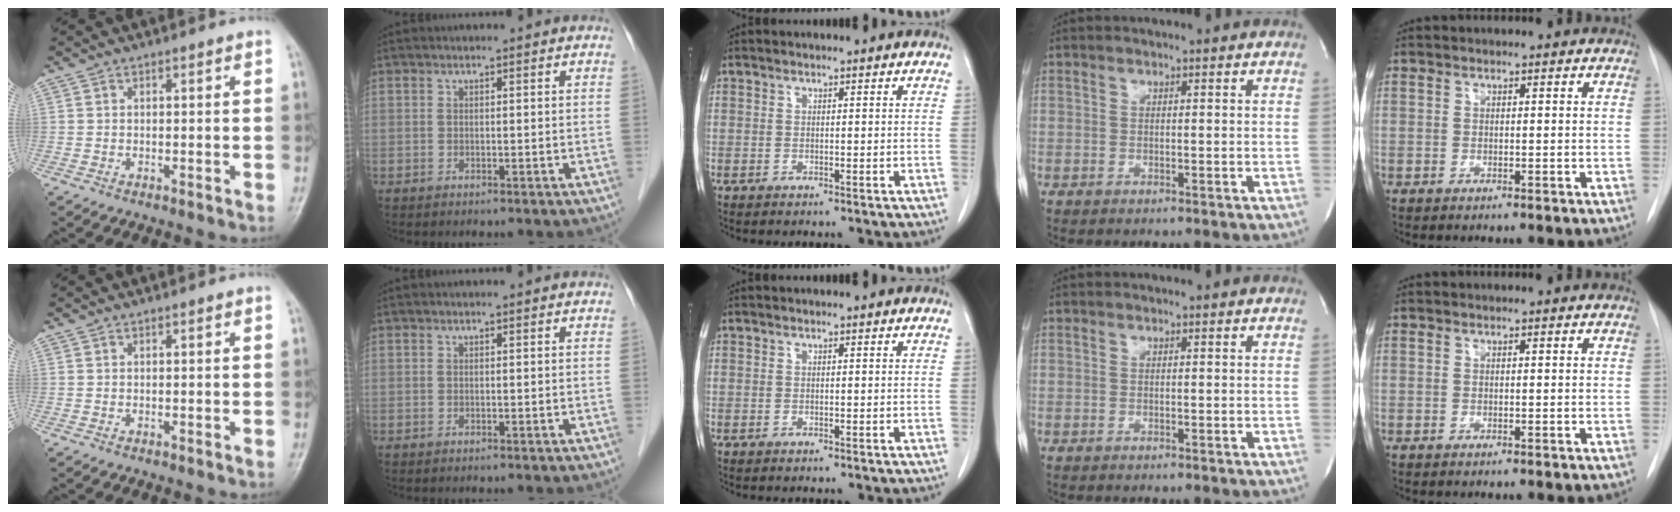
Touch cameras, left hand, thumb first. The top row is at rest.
{}